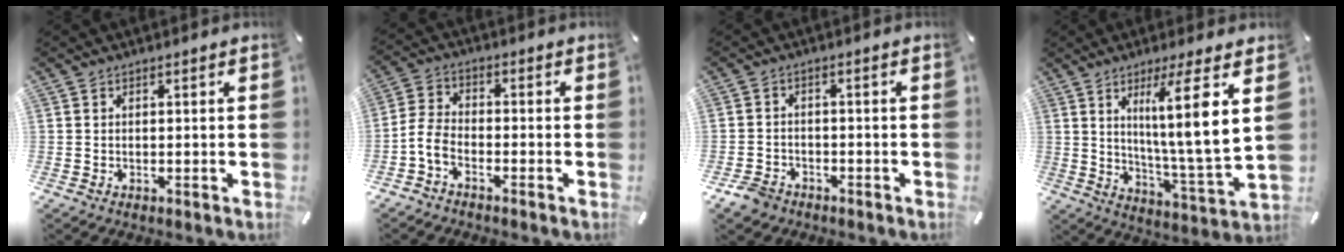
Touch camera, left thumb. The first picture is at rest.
{"total": 5.4, "force": [-3.4, 3.0, 3.0], "torque": [-0.075, 0.005, -0.065]}
{"total": 4.3, "force": [-3.3, 2.5, 1.1], "torque": [-0.035, 0.013, -0.066]}
{"total": 14.1, "force": [6.1, 0.8, 12.6], "torque": [-0.211, -0.036, 0.087]}